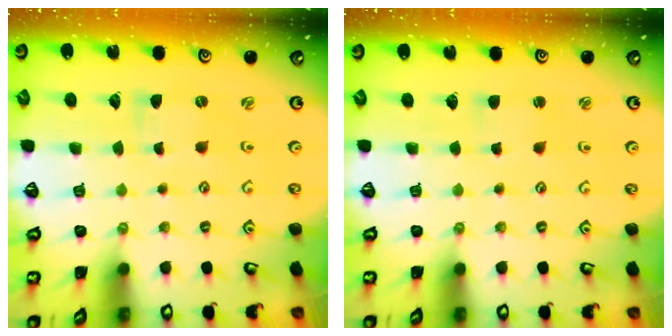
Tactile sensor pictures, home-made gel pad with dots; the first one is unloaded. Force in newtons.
{"total": 1.5, "press": 1.5, "slide": 0.2}